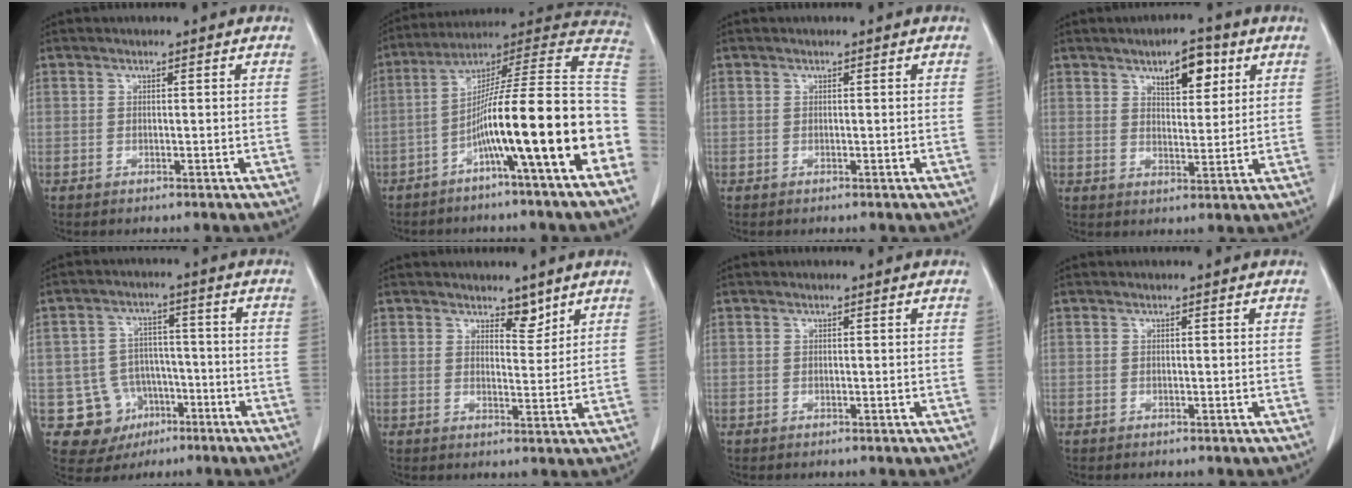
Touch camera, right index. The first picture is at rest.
{"total": 19.9, "force": [-6.8, -0.6, 18.6], "torque": [-0.236, 0.023, -0.117]}
{"total": 0.0}
{"total": 6.4, "force": [3.3, 2.5, 4.9], "torque": [-0.073, 0.002, 0.051]}
{"total": 9.2, "force": [-3.6, 8.3, 1.6], "torque": [-0.029, 0.019, -0.041]}
{"total": 3.0, "force": [2.4, 1.3, 1.3], "torque": [-0.015, -0.008, 0.040]}
{"total": 0.0}
{"total": 0.0}